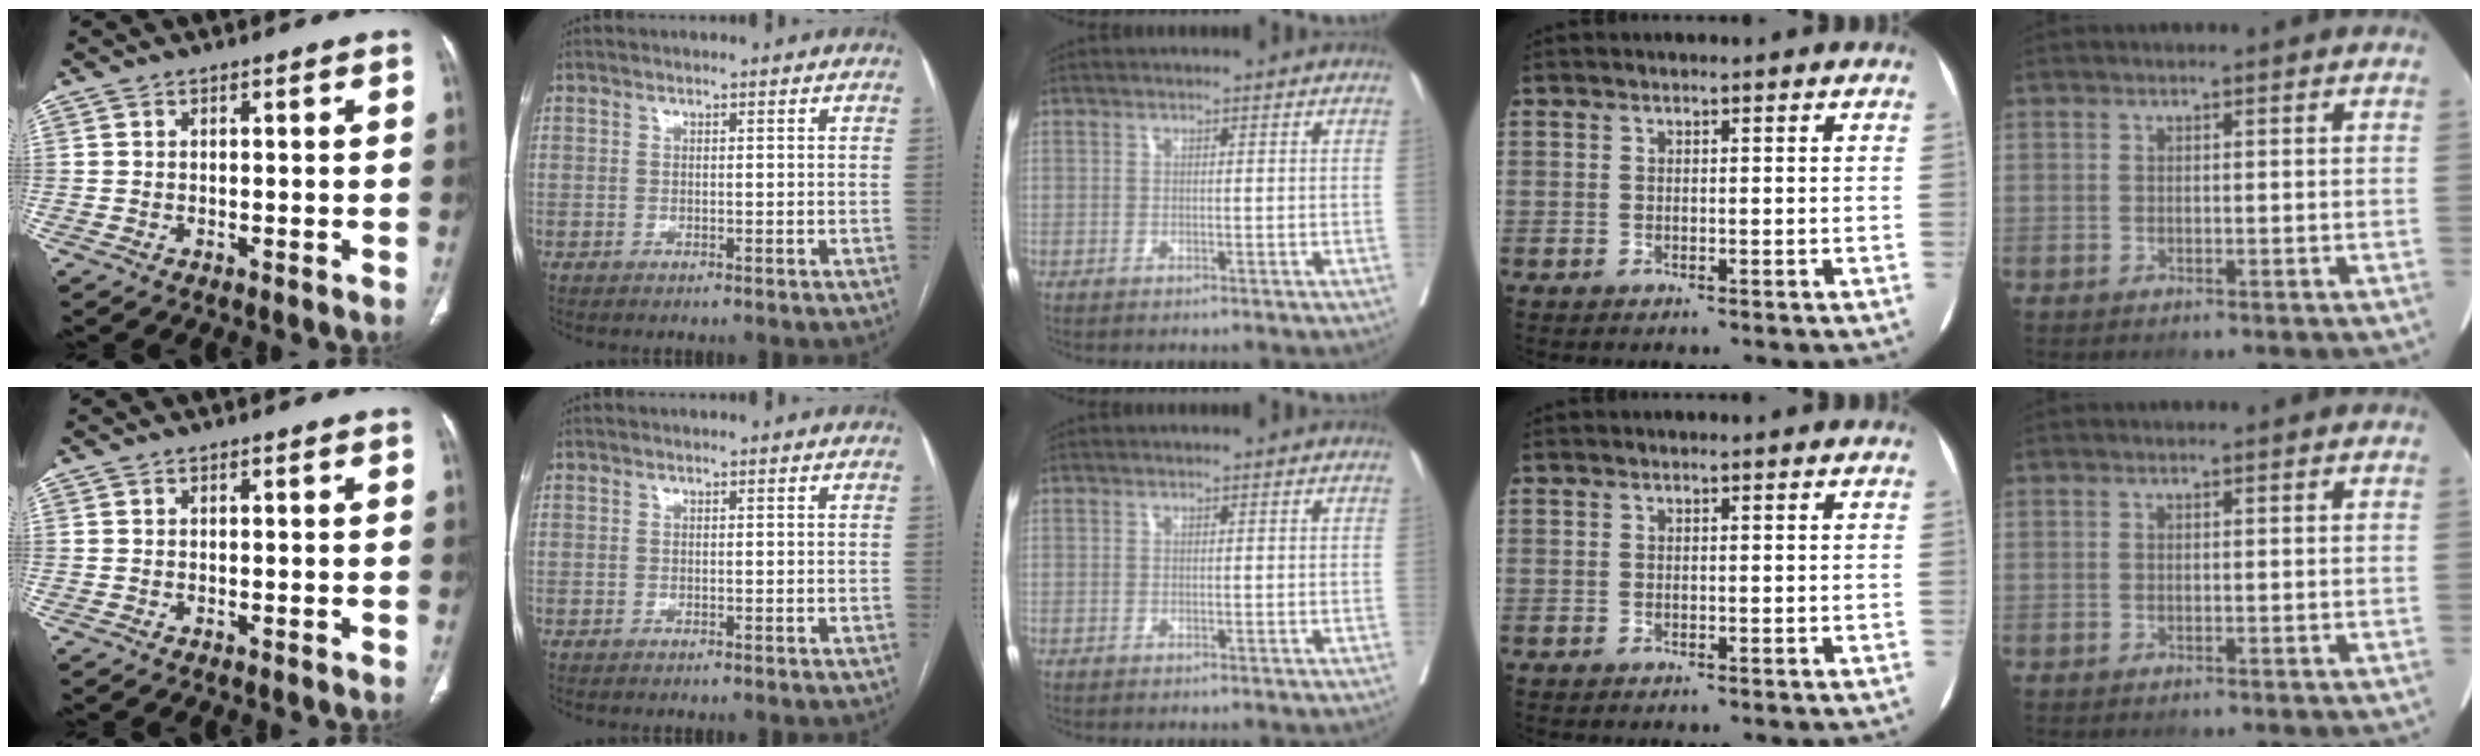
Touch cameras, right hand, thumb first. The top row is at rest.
{}